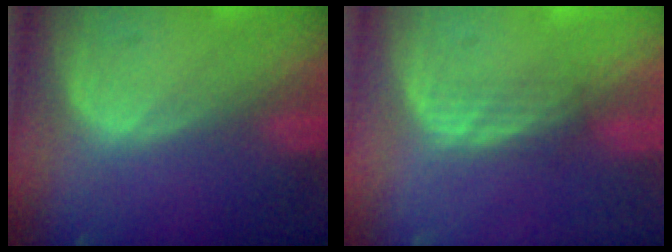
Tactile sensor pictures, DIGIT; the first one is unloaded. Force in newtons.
{"total": 2.3, "press": 2.2, "slide": 0.3}